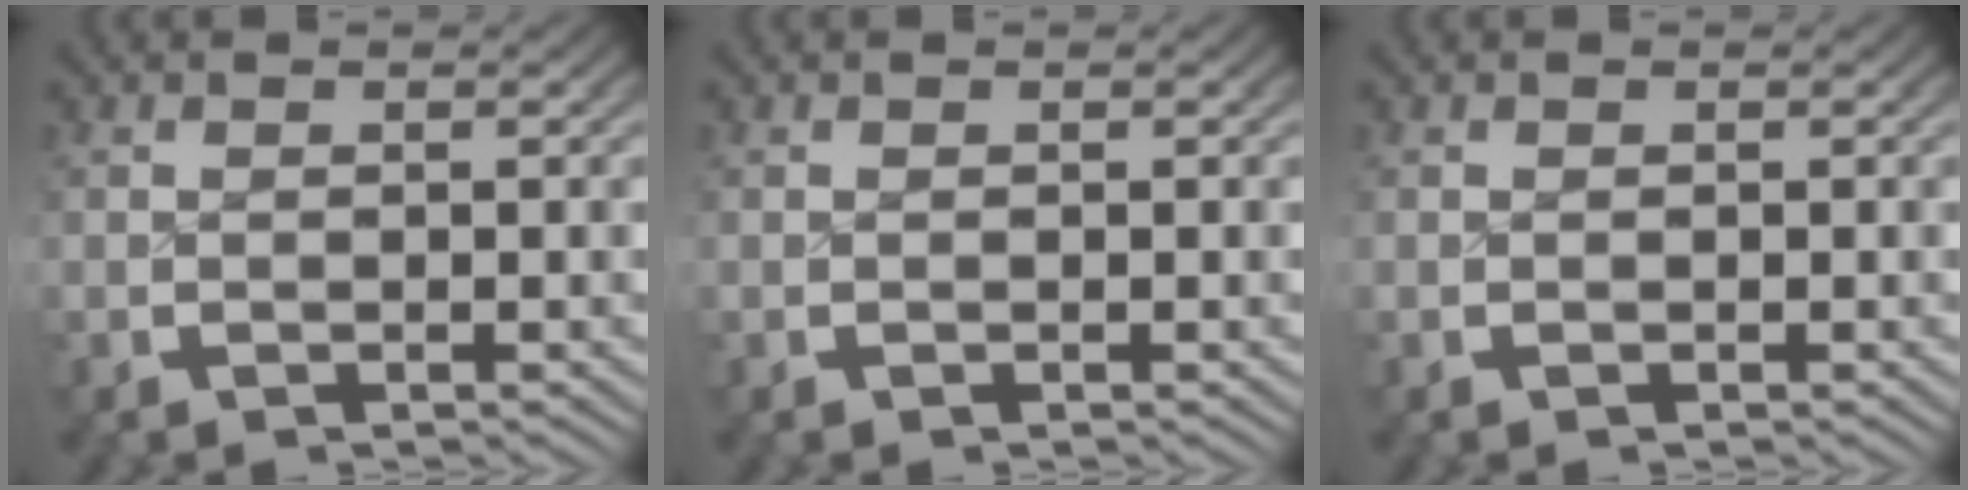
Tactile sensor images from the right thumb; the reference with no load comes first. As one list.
[{"total": 0.0}, {"total": 0.0}]